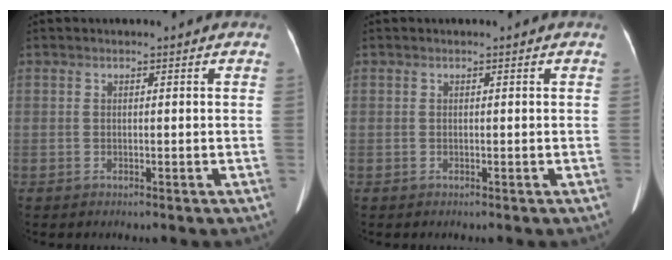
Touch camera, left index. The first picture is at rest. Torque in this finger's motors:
{"motor_torque": [0.18, 0.03, 0.07, 0.00]}